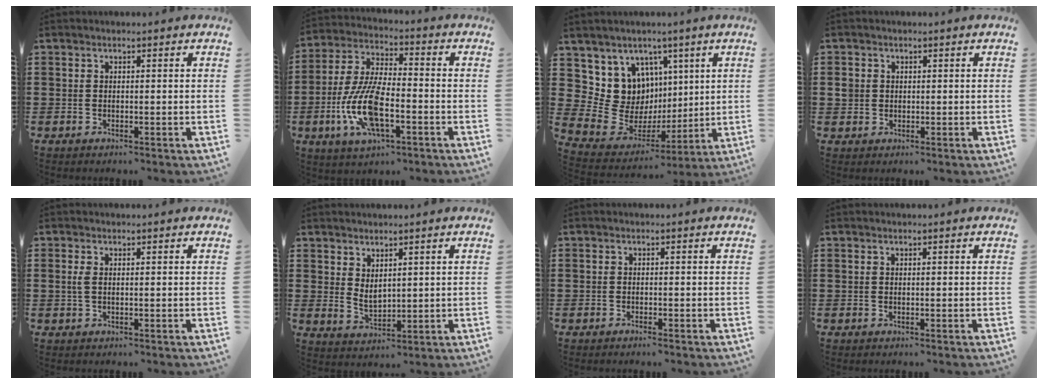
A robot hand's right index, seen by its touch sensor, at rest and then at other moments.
{"total": 11.5, "force": [-3.8, 4.5, 9.9], "torque": [-0.230, -0.008, -0.075]}
{"total": 10.7, "force": [3.3, 10.0, 2.3], "torque": [-0.075, -0.038, 0.074]}
{"total": 1.8, "force": [0.1, 1.7, 0.5], "torque": [-0.015, 0.008, 0.000]}
{"total": 1.6, "force": [0.1, 0.6, 1.4], "torque": [-0.036, 0.001, -0.002]}
{"total": 2.8, "force": [1.7, 1.6, 1.4], "torque": [-0.023, -0.001, 0.032]}
{"total": 0.8, "force": [-0.7, 0.0, 0.4], "torque": [-0.009, -0.004, -0.012]}
{"total": 0.0}